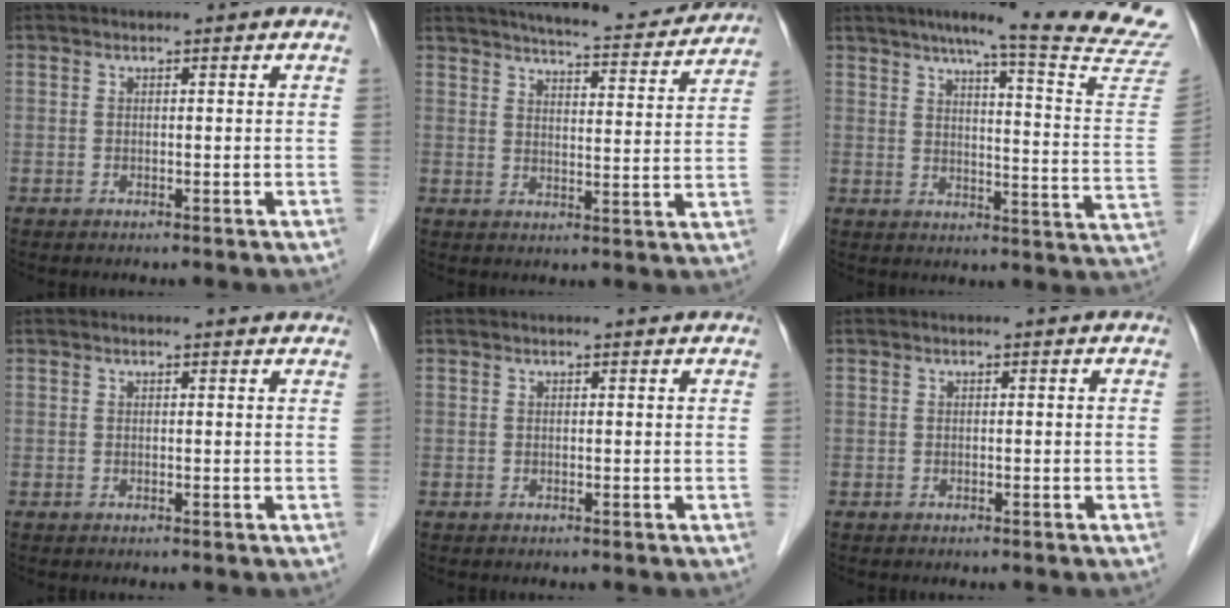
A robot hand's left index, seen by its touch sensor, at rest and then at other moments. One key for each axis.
{"total": 14.7, "fx": 13.6, "fy": 1.6, "fz": 5.3, "tx": -0.073, "ty": -0.010, "tz": 0.171}
{"total": 21.8, "fx": 19.0, "fy": -1.5, "fz": 10.7, "tx": -0.148, "ty": -0.078, "tz": 0.227}
{"total": 2.7, "fx": 2.6, "fy": 0.4, "fz": 0.5, "tx": -0.012, "ty": 0.004, "tz": 0.020}
{"total": 1.3, "fx": 1.2, "fy": 0.1, "fz": 0.3, "tx": -0.010, "ty": 0.005, "tz": 0.014}
{"total": 0.0}